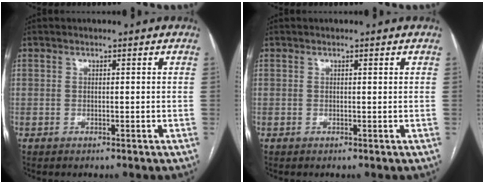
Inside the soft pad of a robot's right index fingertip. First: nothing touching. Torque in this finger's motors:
{"motor_torque": [0.07, 0.07, 0.05, 0.01]}